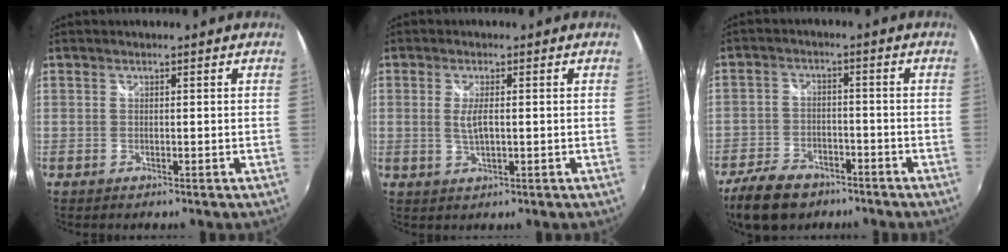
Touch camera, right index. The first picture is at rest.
{"total": 3.3, "force": [0.0, 0.8, 3.2], "torque": [-0.062, -0.005, 0.001]}
{"total": 11.2, "force": [-8.0, 5.9, 5.1], "torque": [-0.141, -0.007, -0.138]}